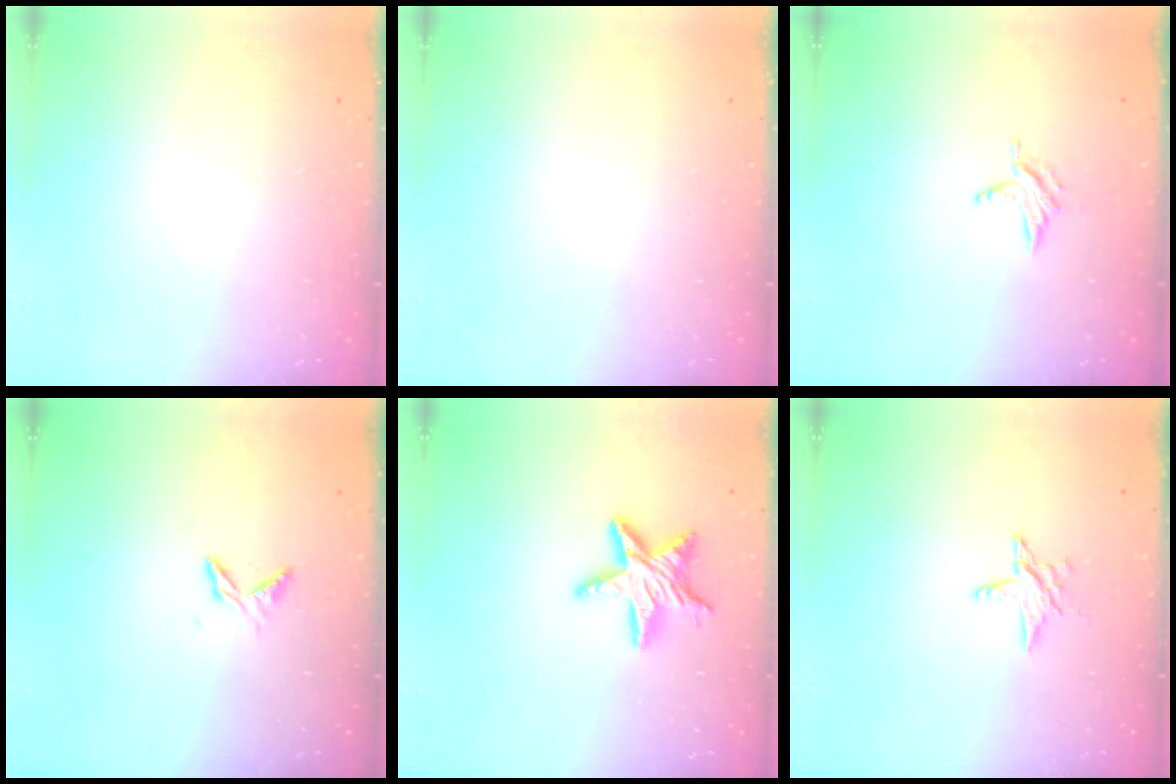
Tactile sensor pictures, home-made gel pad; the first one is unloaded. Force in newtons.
{"total": 0.0}
{"total": 3.9, "press": 3.9, "slide": 0.4}
{"total": 4.8, "press": 4.8, "slide": 0.5}
{"total": 11.7, "press": 11.7, "slide": 0.6}
{"total": 4.8, "press": 4.7, "slide": 0.5}